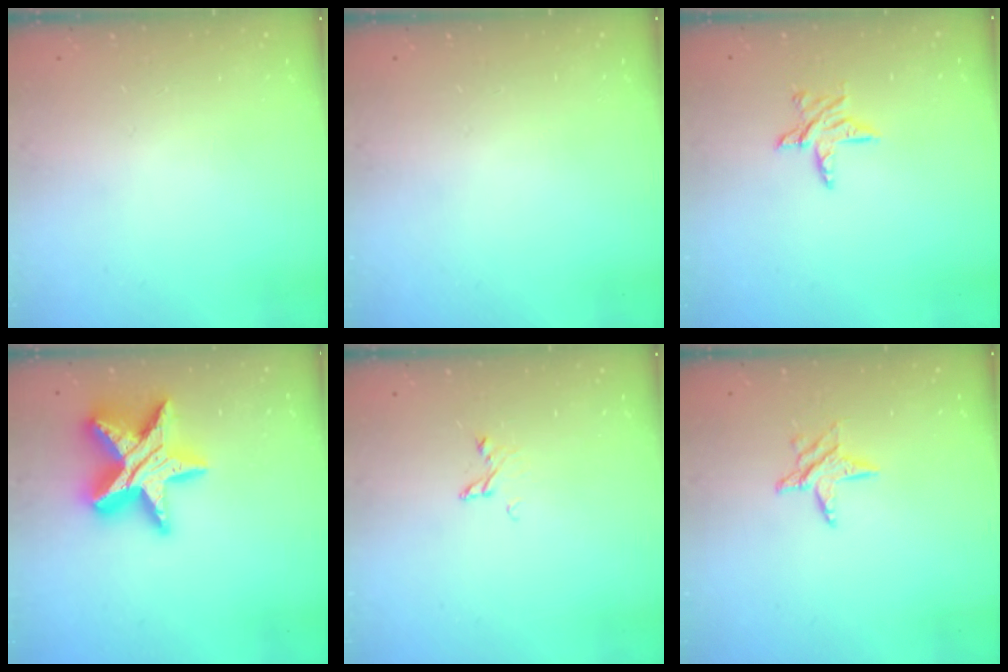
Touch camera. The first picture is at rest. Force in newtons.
{"total": 0.0}
{"total": 6.7, "press": 6.7, "slide": 0.3}
{"total": 19.4, "press": 19.4, "slide": 1.4}
{"total": 3.5, "press": 3.5, "slide": 0.4}
{"total": 6.1, "press": 6.0, "slide": 0.7}